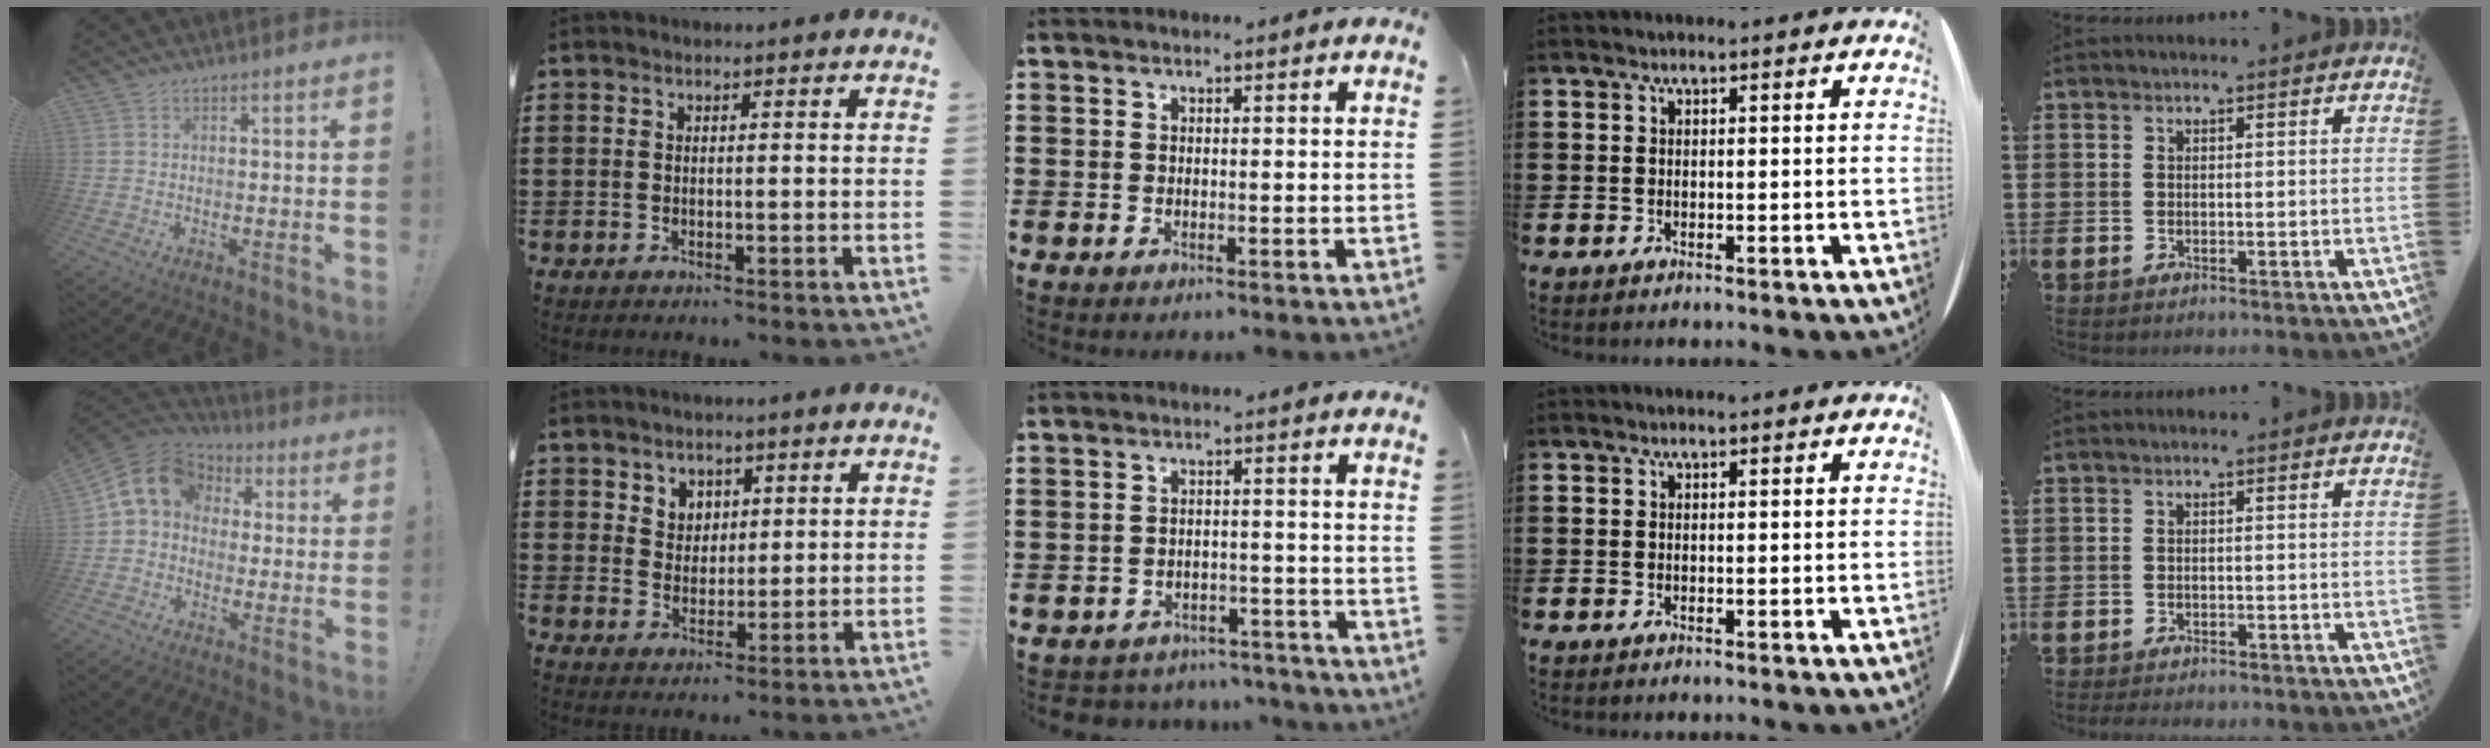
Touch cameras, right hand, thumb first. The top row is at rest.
{"thumb": {"total": 12.1, "force": [3.0, 9.6, 6.8], "torque": [-0.114, 0.003, 0.062]}, "index": {"total": 3.8, "force": [2.1, 3.1, 0.3], "torque": [-0.014, 0.007, 0.038]}, "middle": {"total": 3.3, "force": [-3.2, 0.5, -0.2], "torque": [-0.004, 0.000, -0.069]}, "little": {"total": 0.8, "force": [-0.8, 0.1, 0.2], "torque": [-0.006, -0.002, -0.016]}}